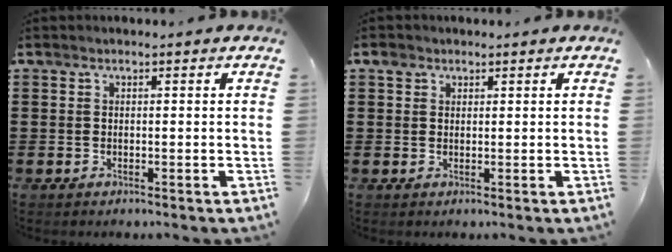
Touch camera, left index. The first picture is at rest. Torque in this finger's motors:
{"motor_torque": [0.24, -0.18, 0.00, 0.02]}